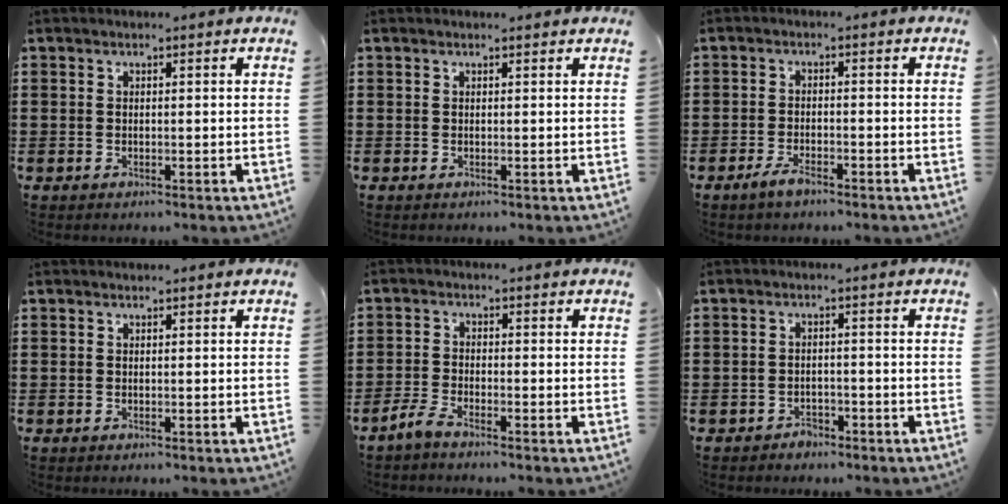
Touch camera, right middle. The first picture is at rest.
{"total": 0.0}
{"total": 2.7, "force": [-2.0, 0.8, 1.7], "torque": [-0.035, 0.001, -0.039]}
{"total": 0.0}
{"total": 3.1, "force": [-2.6, 0.6, 1.5], "torque": [-0.048, -0.001, -0.058]}
{"total": 1.9, "force": [-1.7, 0.9, 0.1], "torque": [-0.008, 0.003, -0.039]}